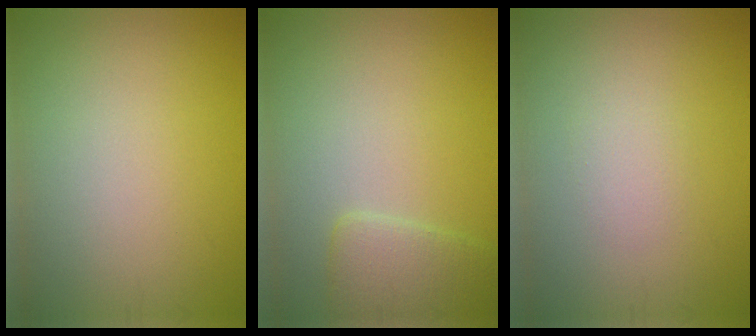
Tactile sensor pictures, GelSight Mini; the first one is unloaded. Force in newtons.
{"total": 2.9, "press": 2.9, "slide": 0.3}
{"total": 1.1, "press": 1.1, "slide": 0.1}